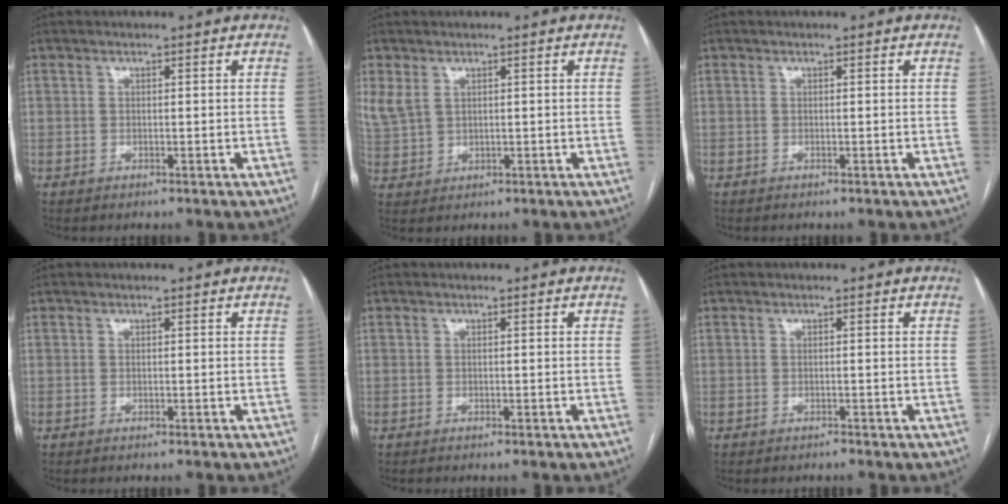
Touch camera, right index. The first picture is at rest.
{"total": 4.2, "force": [2.1, 2.7, 2.5], "torque": [-0.066, 0.009, 0.056]}
{"total": 0.0}
{"total": 0.0}
{"total": 0.0}
{"total": 0.0}